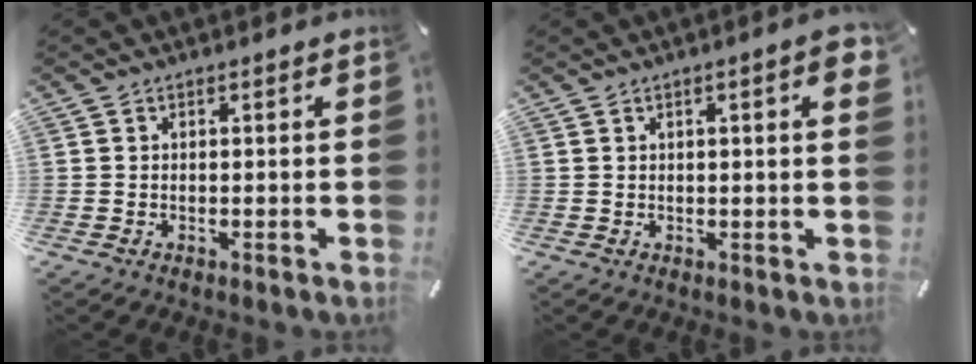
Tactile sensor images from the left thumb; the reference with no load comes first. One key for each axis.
{"total": 4.2, "fx": 1.0, "fy": 0.8, "fz": 4.0, "tx": -0.065, "ty": 0.001, "tz": 0.015}